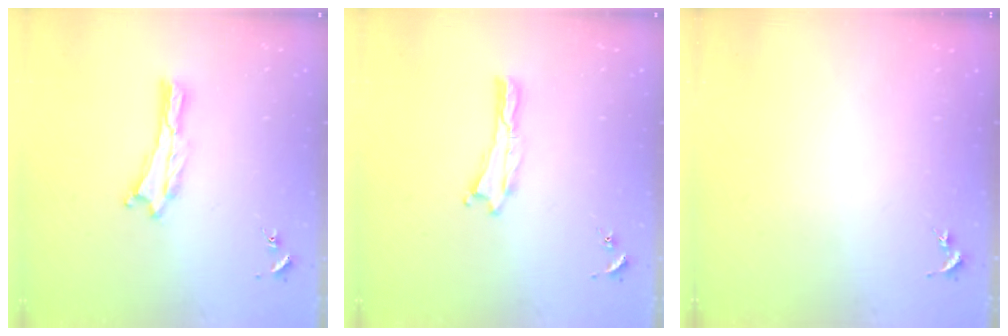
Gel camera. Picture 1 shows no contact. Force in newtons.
{"total": 0.0}
{"total": 0.0}